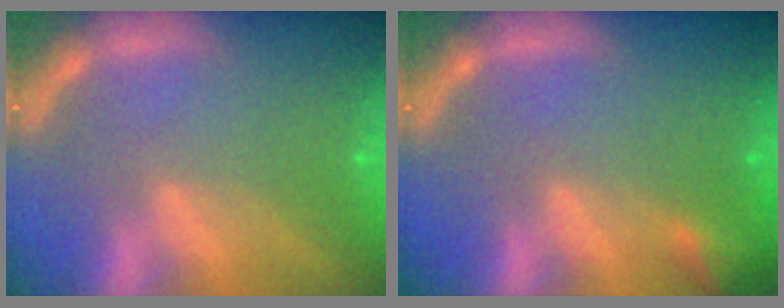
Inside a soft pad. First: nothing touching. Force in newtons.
{"total": 1.9}